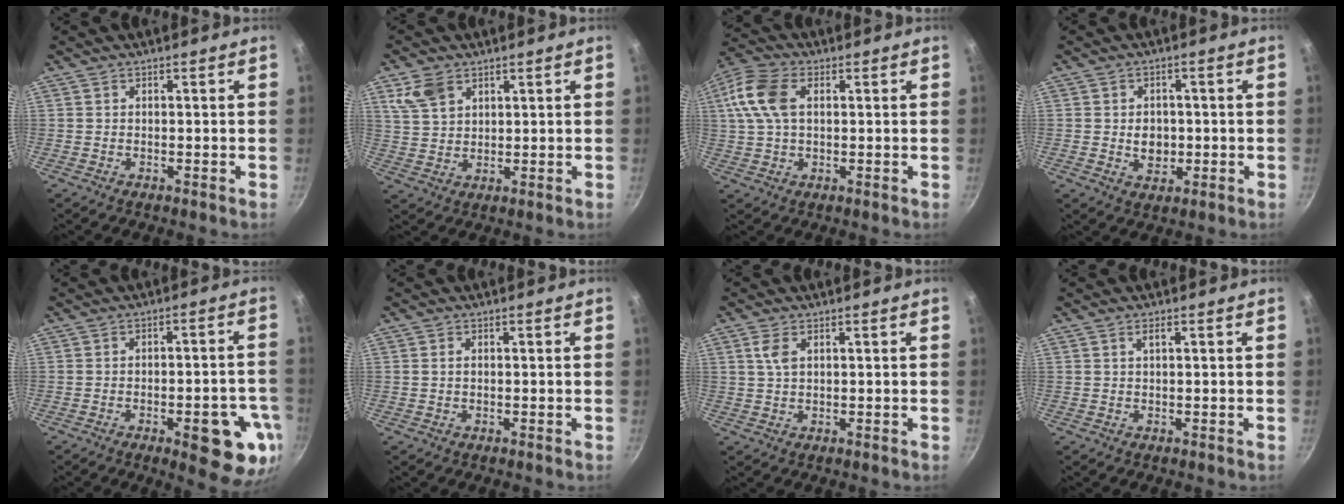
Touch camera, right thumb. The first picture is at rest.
{"total": 6.5, "force": [3.5, 4.2, 3.5], "torque": [-0.057, -0.006, 0.076]}
{"total": 10.9, "force": [2.4, 6.7, 8.3], "torque": [-0.168, 0.016, 0.035]}
{"total": 5.0, "force": [-0.4, 3.9, 3.0], "torque": [-0.026, 0.000, -0.004]}
{"total": 13.3, "force": [-5.1, 4.8, 11.3], "torque": [-0.101, 0.021, -0.062]}
{"total": 1.0, "force": [0.1, 0.7, 0.7], "torque": [-0.013, 0.003, 0.001]}
{"total": 3.2, "force": [1.2, 1.7, 2.5], "torque": [-0.049, -0.002, 0.025]}
{"total": 1.2, "force": [0.5, 0.4, 1.1], "torque": [-0.019, 0.003, 0.010]}